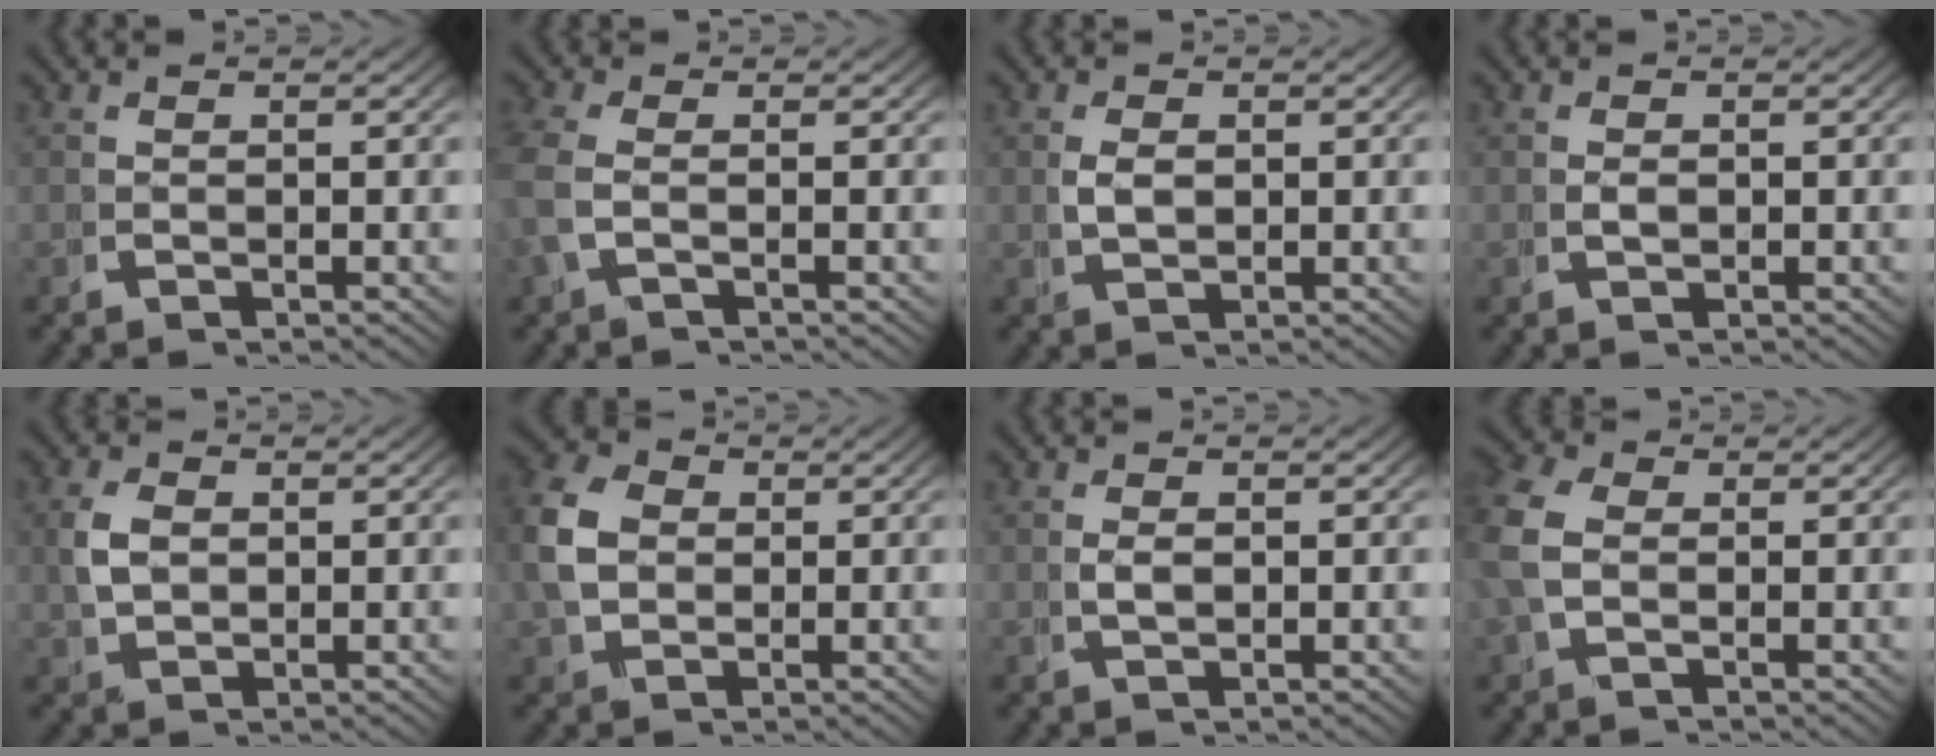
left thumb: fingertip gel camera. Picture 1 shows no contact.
{"total": 2.9, "force": [-0.3, 1.7, 2.3], "torque": [-0.077, -0.004, -0.003]}
{"total": 1.9, "force": [0.4, 1.2, 1.4], "torque": [-0.035, -0.009, 0.019]}
{"total": 0.9, "force": [0.1, 0.6, 0.7], "torque": [-0.019, -0.008, 0.008]}
{"total": 3.3, "force": [0.5, 2.4, 2.1], "torque": [-0.055, -0.012, 0.021]}
{"total": 6.0, "force": [0.9, 4.8, 3.6], "torque": [-0.100, -0.015, 0.027]}
{"total": 1.2, "force": [0.3, 0.7, 1.0], "torque": [-0.028, -0.007, 0.014]}
{"total": 4.3, "force": [0.4, 3.3, 2.7], "torque": [-0.089, -0.009, 0.010]}